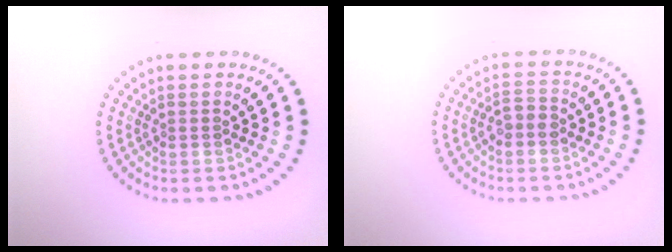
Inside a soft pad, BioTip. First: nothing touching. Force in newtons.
{"total": 1.6, "press": 1.6, "slide": 0.1}